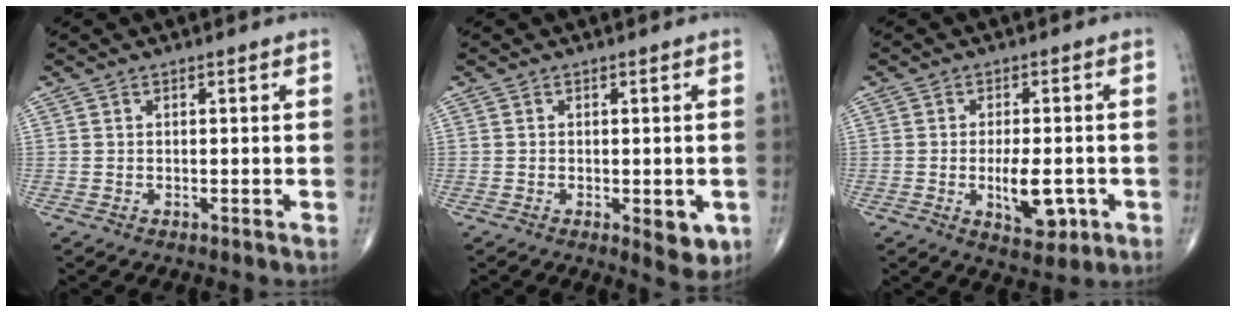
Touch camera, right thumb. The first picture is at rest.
{"total": 5.3, "force": [-1.5, 2.2, 4.5], "torque": [-0.043, -0.008, -0.015]}
{"total": 7.7, "force": [-1.9, 3.4, 6.6], "torque": [-0.094, -0.003, -0.021]}